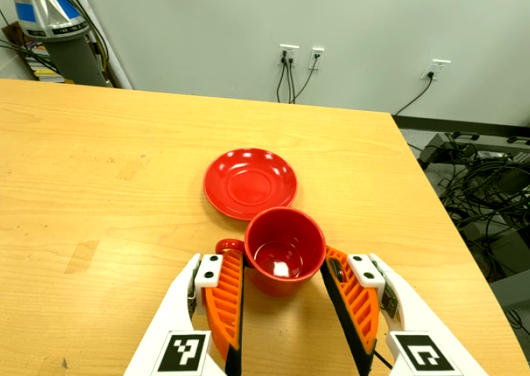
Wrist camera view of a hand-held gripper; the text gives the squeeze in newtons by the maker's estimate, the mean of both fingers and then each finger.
{"total": 1.7, "left": 1.2, "right": 2.1}